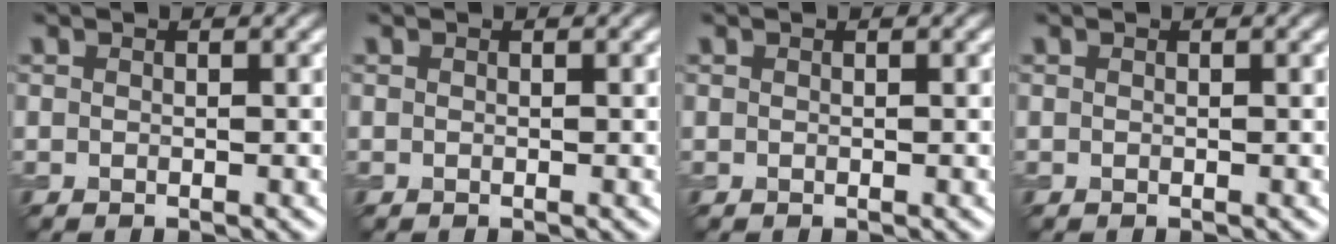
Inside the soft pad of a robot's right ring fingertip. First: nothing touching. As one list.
[{"total": 0.0}, {"total": 0.0}, {"total": 0.0}]